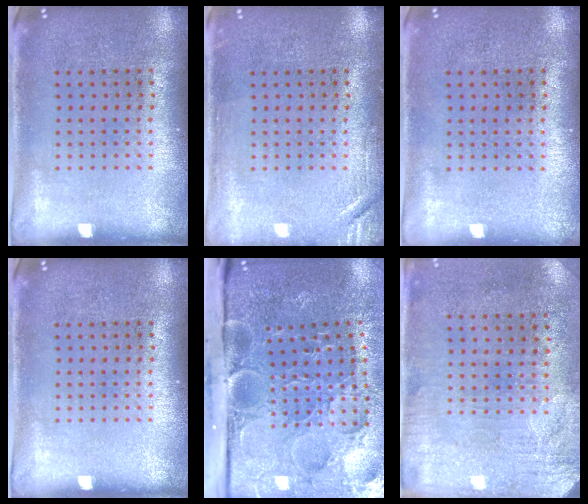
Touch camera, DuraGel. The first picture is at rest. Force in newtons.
{"total": 1.7, "press": 1.7, "slide": 0.2}
{"total": 0.0}
{"total": 0.0}
{"total": 5.1, "press": 4.0, "slide": 3.1}
{"total": 3.3, "press": 2.7, "slide": 1.8}